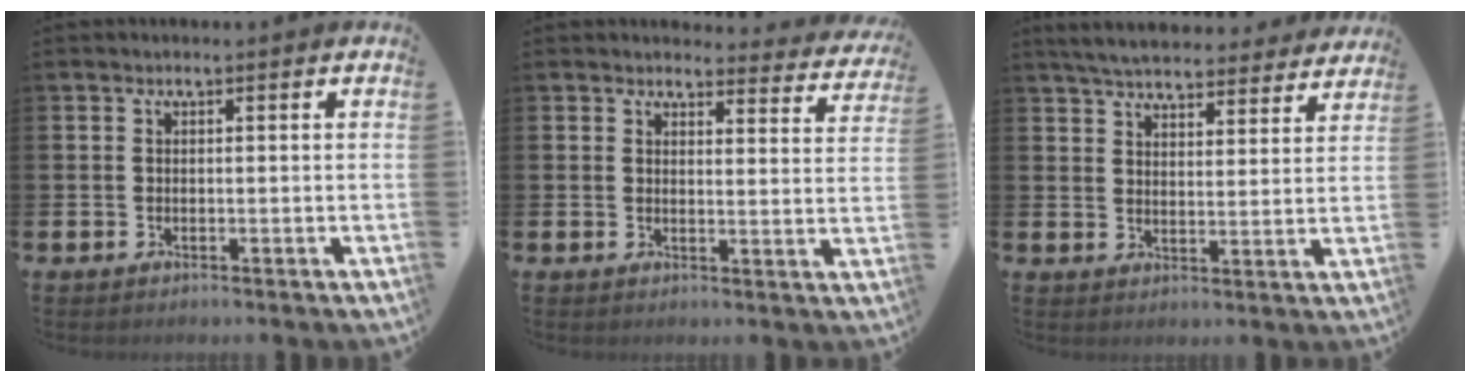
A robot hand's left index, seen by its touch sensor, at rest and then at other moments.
{"total": 3.4, "force": [3.3, 0.9, 0.2], "torque": [-0.002, -0.025, 0.056]}
{"total": 5.9, "force": [5.7, 1.0, 1.0], "torque": [-0.038, -0.036, 0.101]}